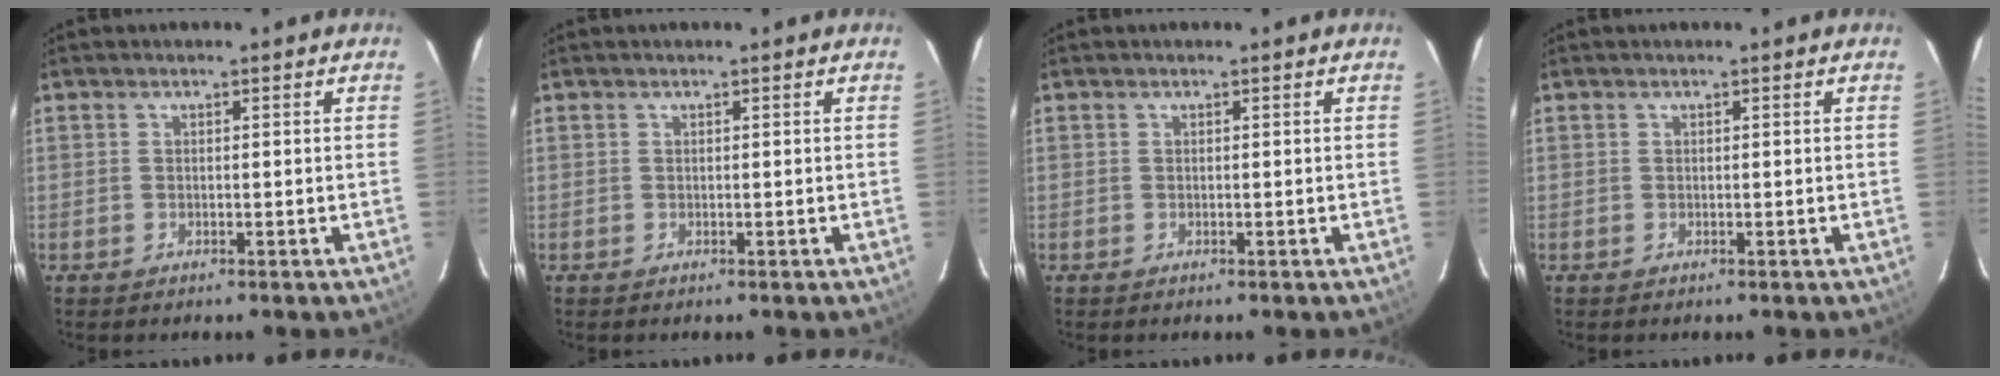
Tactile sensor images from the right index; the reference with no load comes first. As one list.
[{"total": 0.0}, {"total": 0.0}, {"total": 0.0}]